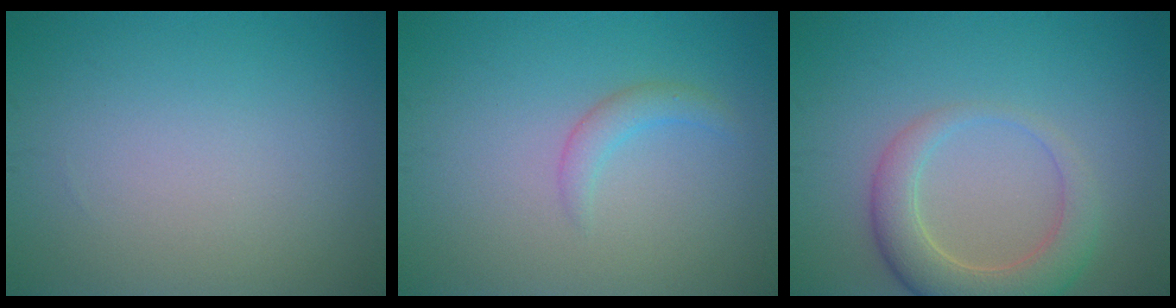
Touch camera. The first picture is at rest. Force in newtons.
{"total": 1.6, "press": 1.6, "slide": 0.0}
{"total": 4.9, "press": 4.9, "slide": 0.6}